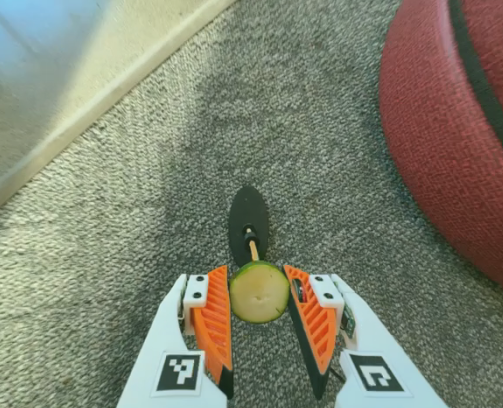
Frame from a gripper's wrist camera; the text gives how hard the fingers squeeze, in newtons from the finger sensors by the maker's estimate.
{"total": 9.3, "left": 9.4, "right": 9.2}